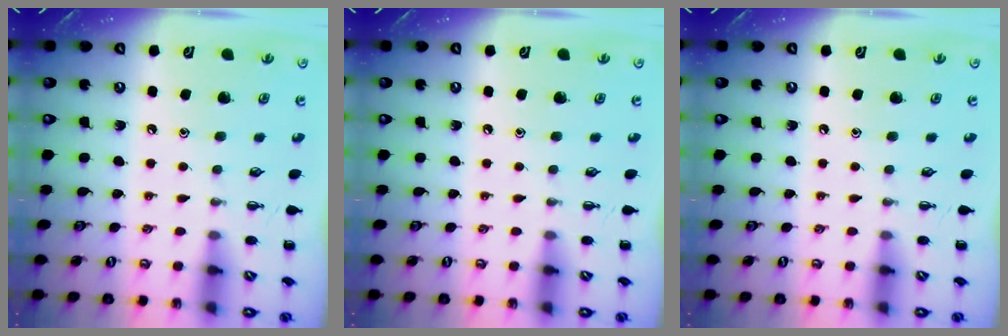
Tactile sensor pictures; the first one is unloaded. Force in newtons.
{"total": 0.0}
{"total": 0.0}